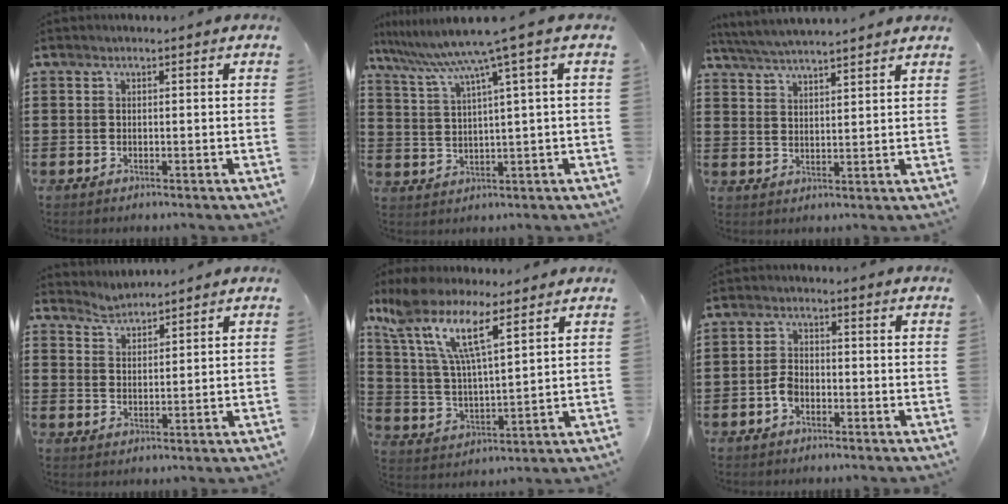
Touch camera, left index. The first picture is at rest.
{"total": 7.5, "force": [4.6, -0.9, 5.8], "torque": [-0.130, -0.032, 0.072]}
{"total": 4.4, "force": [4.3, -0.6, 0.9], "torque": [-0.034, -0.020, 0.076]}
{"total": 2.9, "force": [2.8, -0.1, -0.6], "torque": [0.002, -0.011, 0.054]}
{"total": 11.3, "force": [7.3, 3.0, 8.0], "torque": [-0.190, -0.030, 0.127]}
{"total": 2.9, "force": [-1.2, 1.7, 1.9], "torque": [-0.046, 0.001, -0.025]}